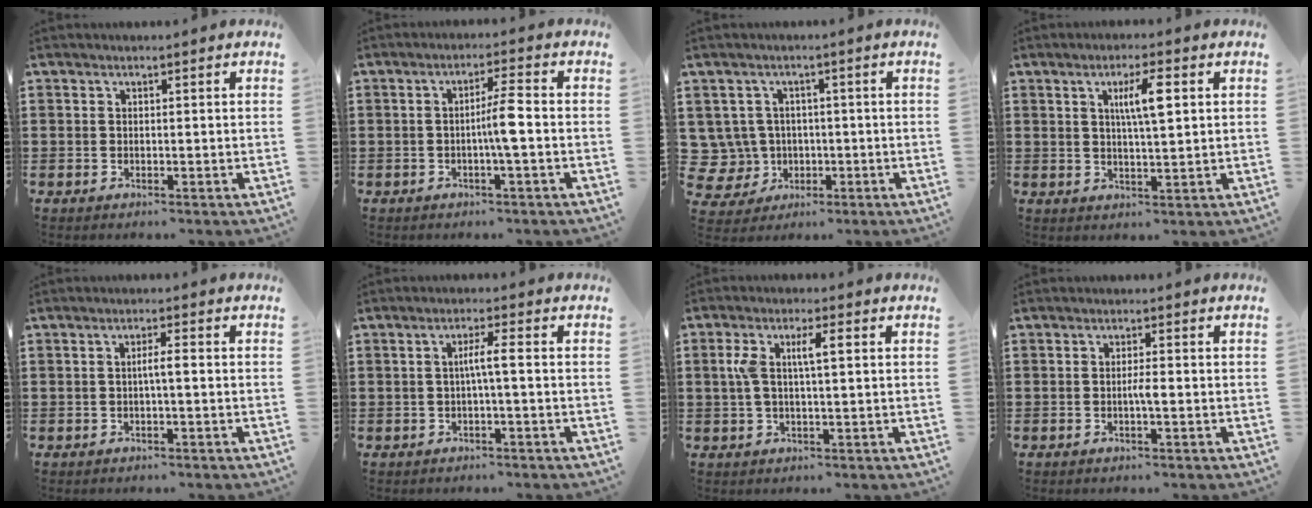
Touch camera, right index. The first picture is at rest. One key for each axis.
{"total": 4.7, "fx": -0.8, "fy": -0.1, "fz": 4.7, "tx": -0.084, "ty": -0.001, "tz": -0.020}
{"total": 5.4, "fx": -0.2, "fy": 5.2, "fz": 1.3, "tx": -0.070, "ty": 0.004, "tz": -0.006}
{"total": 5.6, "fx": 1.6, "fy": 1.1, "fz": 5.2, "tx": -0.099, "ty": 0.005, "tz": 0.021}
{"total": 2.1, "fx": -0.4, "fy": 0.2, "fz": 2.0, "tx": -0.039, "ty": 0.001, "tz": -0.009}
{"total": 3.0, "fx": -0.4, "fy": 0.0, "fz": 3.0, "tx": -0.056, "ty": -0.001, "tz": -0.011}
{"total": 5.2, "fx": 0.9, "fy": 1.5, "fz": 4.9, "tx": -0.112, "ty": 0.003, "tz": 0.007}
{"total": 1.9, "fx": -0.6, "fy": 0.1, "fz": 1.8, "tx": -0.032, "ty": -0.001, "tz": -0.011}